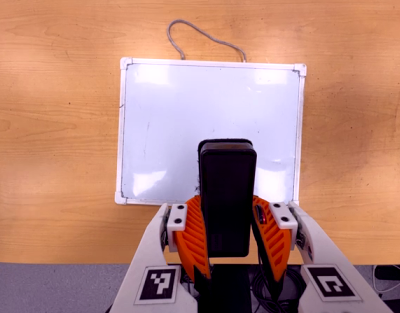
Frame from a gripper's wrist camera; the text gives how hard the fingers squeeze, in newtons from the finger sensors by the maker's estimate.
{"total": 6.3, "left": 5.5, "right": 7.1}